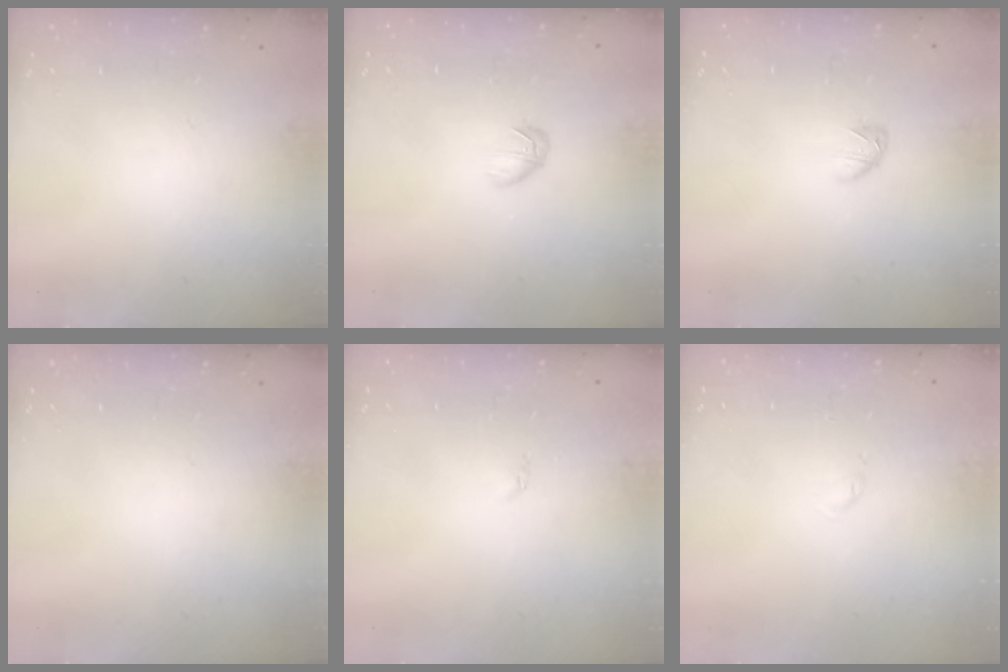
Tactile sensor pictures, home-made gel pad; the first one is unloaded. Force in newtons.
{"total": 2.8, "press": 2.7, "slide": 0.9}
{"total": 3.4, "press": 3.3, "slide": 0.7}
{"total": 0.0}
{"total": 2.0, "press": 1.9, "slide": 0.4}
{"total": 2.6, "press": 2.6, "slide": 0.4}